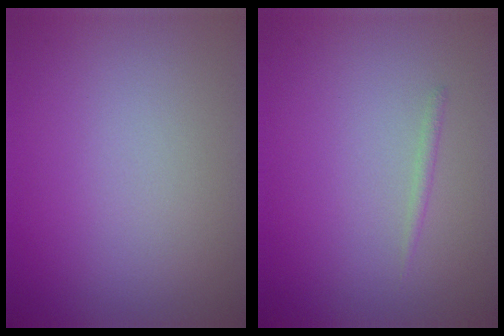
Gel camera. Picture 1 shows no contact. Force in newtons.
{"total": 0.6, "press": 0.6, "slide": 0.1}